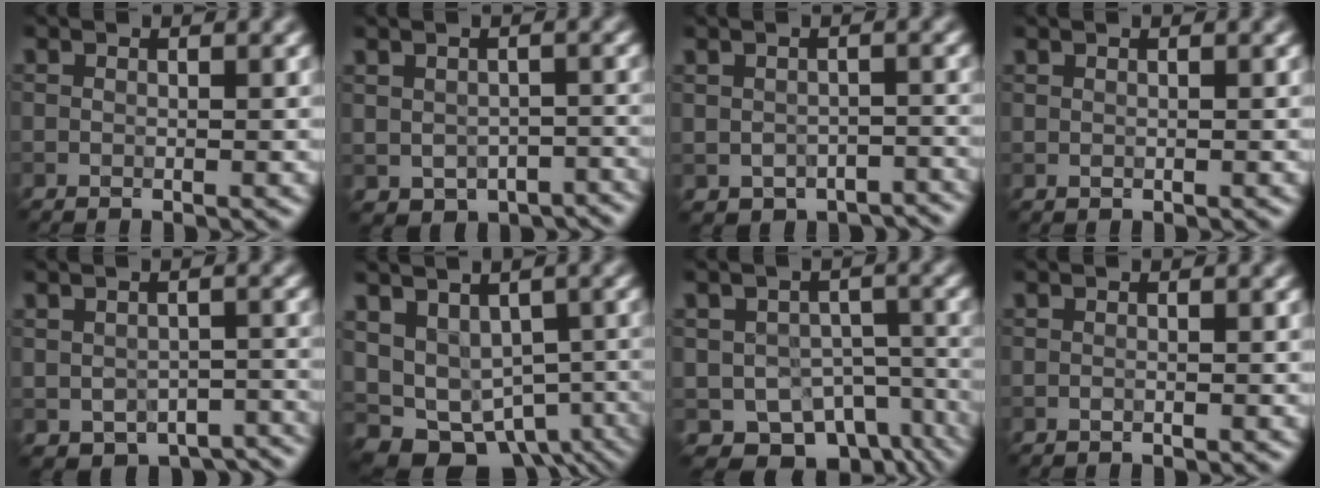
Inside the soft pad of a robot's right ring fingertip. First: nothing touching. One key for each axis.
{"total": 3.5, "fx": -1.9, "fy": 2.4, "fz": 1.6, "tx": -0.018, "ty": -0.018, "tz": -0.015}
{"total": 3.2, "fx": -2.3, "fy": 1.9, "fz": 1.1, "tx": -0.009, "ty": -0.016, "tz": -0.027}
{"total": 0.6, "fx": 0.6, "fy": 0.2, "fz": 0.1, "tx": -0.007, "ty": -0.003, "tz": 0.006}
{"total": 4.2, "fx": -2.7, "fy": 2.6, "fz": 2.0, "tx": -0.023, "ty": -0.022, "tz": -0.024}
{"total": 8.2, "fx": -3.2, "fy": 6.0, "fz": 4.4, "tx": -0.066, "ty": -0.018, "tz": -0.004}
{"total": 7.2, "fx": -4.5, "fy": 4.9, "fz": 2.9, "tx": -0.033, "ty": -0.030, "tz": -0.050}
{"total": 0.0}